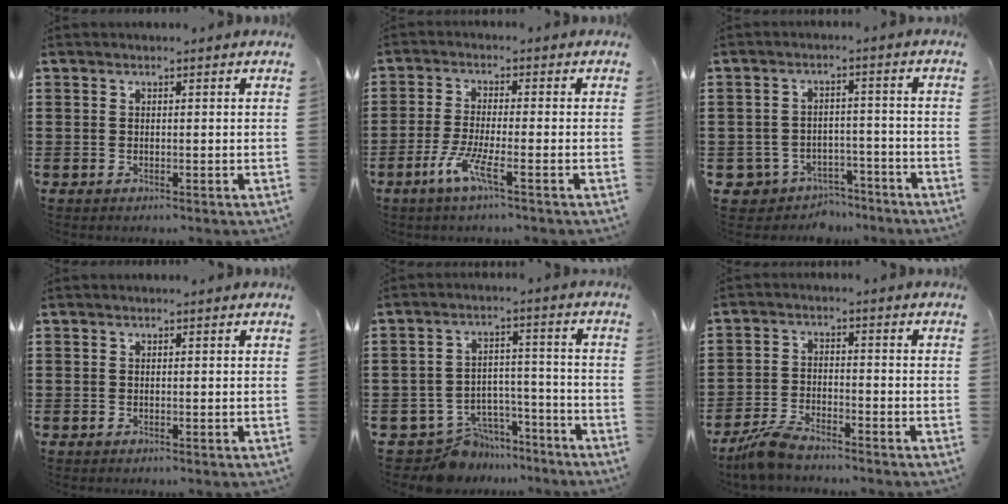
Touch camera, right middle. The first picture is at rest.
{"total": 5.6, "force": [-3.1, 0.7, 4.5], "torque": [-0.101, -0.011, -0.063]}
{"total": 4.5, "force": [-4.0, 1.9, 0.4], "torque": [-0.029, 0.005, -0.089]}
{"total": 0.0}
{"total": 7.8, "force": [-7.1, 2.9, 1.1], "torque": [-0.025, 0.029, -0.138]}
{"total": 4.7, "force": [-4.4, 0.9, 1.6], "torque": [-0.048, 0.001, -0.091]}